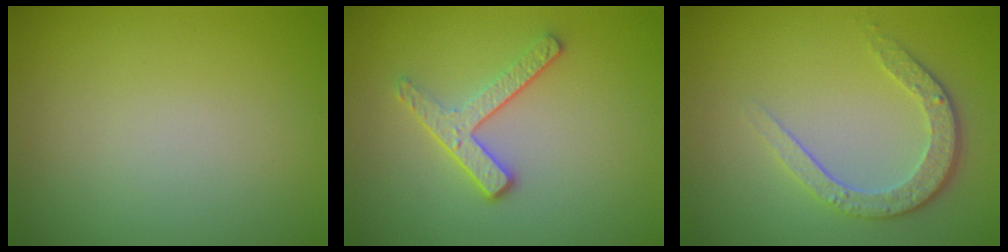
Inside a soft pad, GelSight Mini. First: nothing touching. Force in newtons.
{"total": 2.9, "press": 2.4, "slide": 1.6}
{"total": 3.5, "press": 2.8, "slide": 2.2}